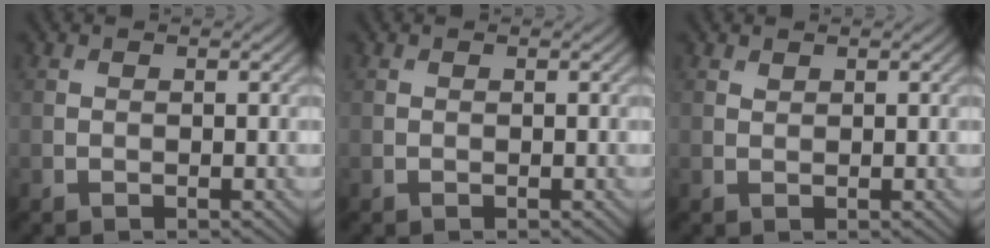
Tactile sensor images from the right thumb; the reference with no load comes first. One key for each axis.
{"total": 0.0}
{"total": 0.5, "fx": 0.5, "fy": 0.2, "fz": 0.1, "tx": -0.002, "ty": -0.002, "tz": 0.012}